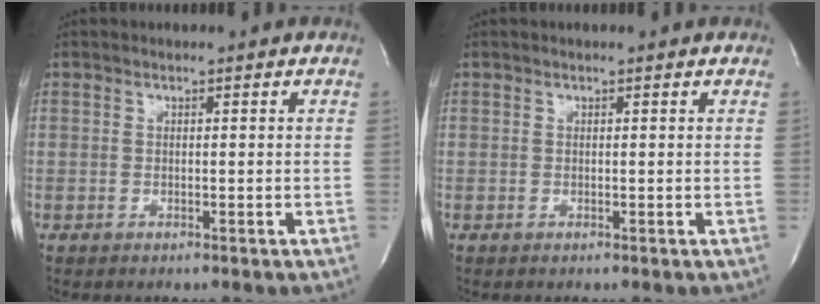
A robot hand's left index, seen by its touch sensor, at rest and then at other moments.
{"total": 0.0}